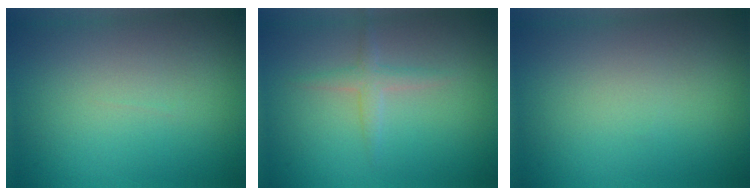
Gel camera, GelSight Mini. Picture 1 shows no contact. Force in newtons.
{"total": 1.6, "press": 1.6, "slide": 0.1}
{"total": 0.0}